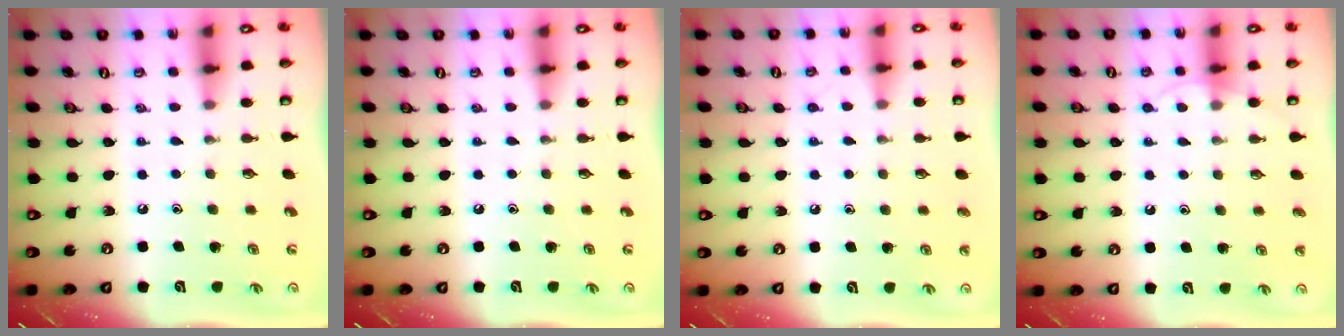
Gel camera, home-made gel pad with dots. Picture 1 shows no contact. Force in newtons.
{"total": 0.0}
{"total": 5.2, "press": 5.2, "slide": 0.4}
{"total": 4.3, "press": 4.3, "slide": 0.4}